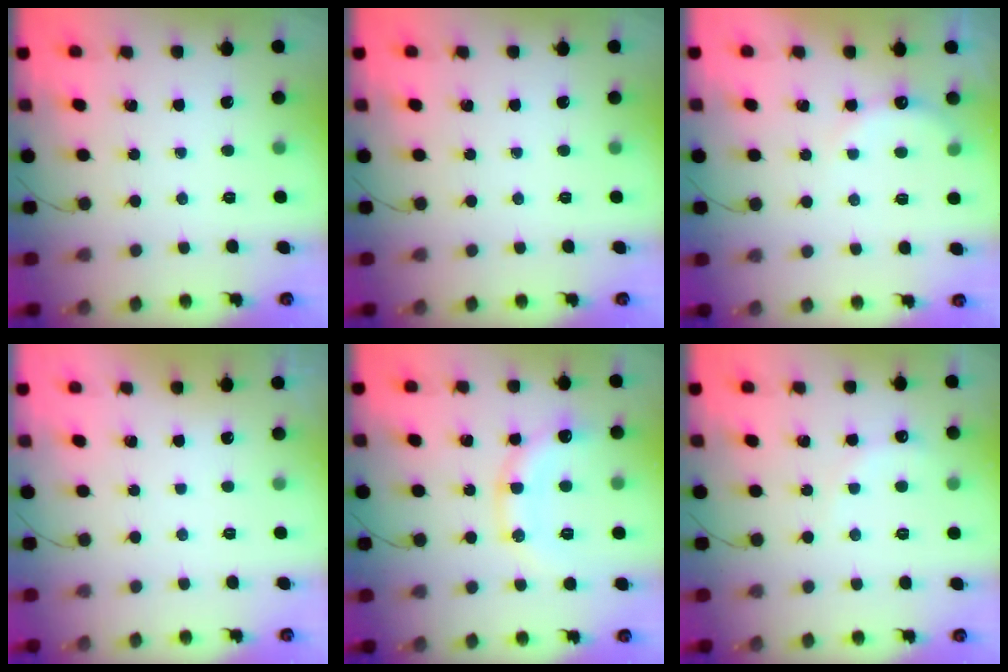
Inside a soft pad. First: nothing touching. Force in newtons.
{"total": 0.0}
{"total": 6.5, "press": 6.3, "slide": 1.4}
{"total": 2.8, "press": 2.8, "slide": 0.1}
{"total": 11.1, "press": 11.0, "slide": 1.4}
{"total": 3.0, "press": 2.9, "slide": 0.8}